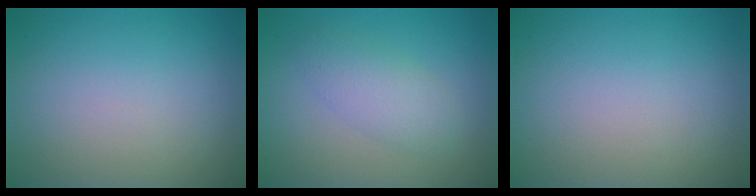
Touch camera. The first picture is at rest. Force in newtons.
{"total": 2.9, "press": 2.9, "slide": 0.1}
{"total": 0.0}